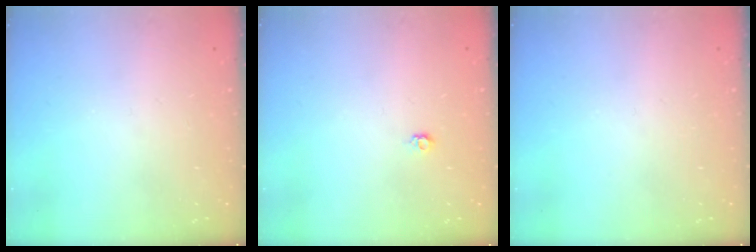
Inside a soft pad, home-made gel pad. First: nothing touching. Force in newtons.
{"total": 3.5, "press": 3.5, "slide": 0.4}
{"total": 0.0}